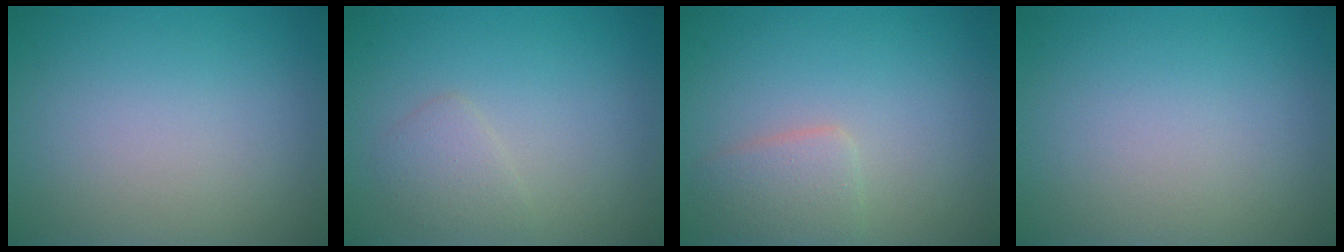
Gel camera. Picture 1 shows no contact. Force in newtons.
{"total": 1.6, "press": 1.6, "slide": 0.1}
{"total": 2.4, "press": 2.4, "slide": 0.1}
{"total": 0.0}